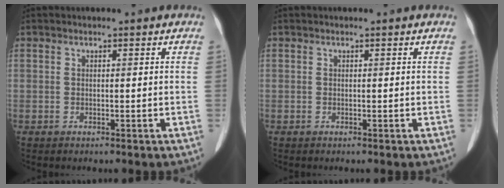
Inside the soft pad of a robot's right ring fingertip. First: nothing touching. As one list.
[{"total": 0.0}]